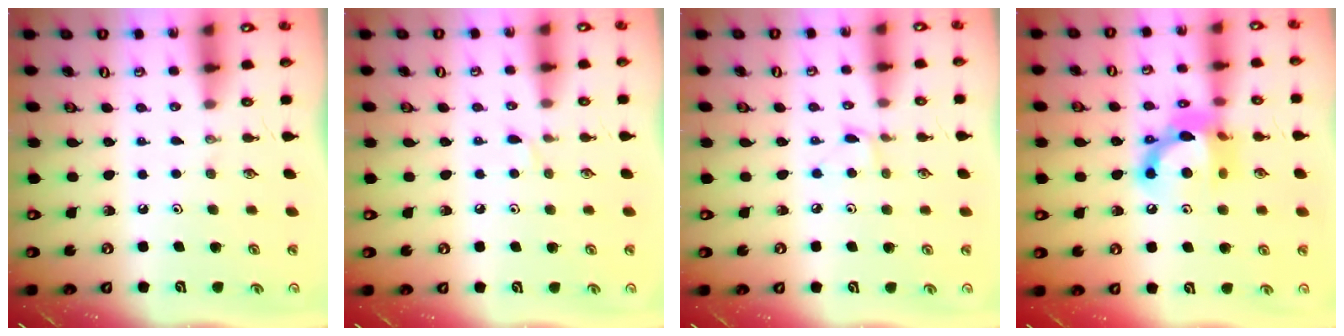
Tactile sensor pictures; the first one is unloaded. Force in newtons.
{"total": 2.9, "press": 2.8, "slide": 0.5}
{"total": 3.7, "press": 3.7, "slide": 0.4}
{"total": 14.0, "press": 14.0, "slide": 0.8}